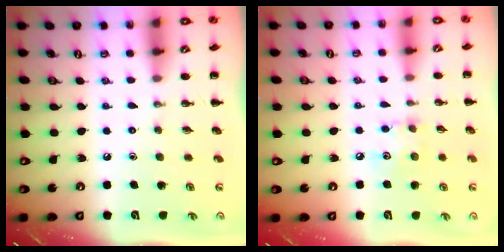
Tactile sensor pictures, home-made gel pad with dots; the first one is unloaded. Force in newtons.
{"total": 6.0, "press": 6.0, "slide": 0.9}